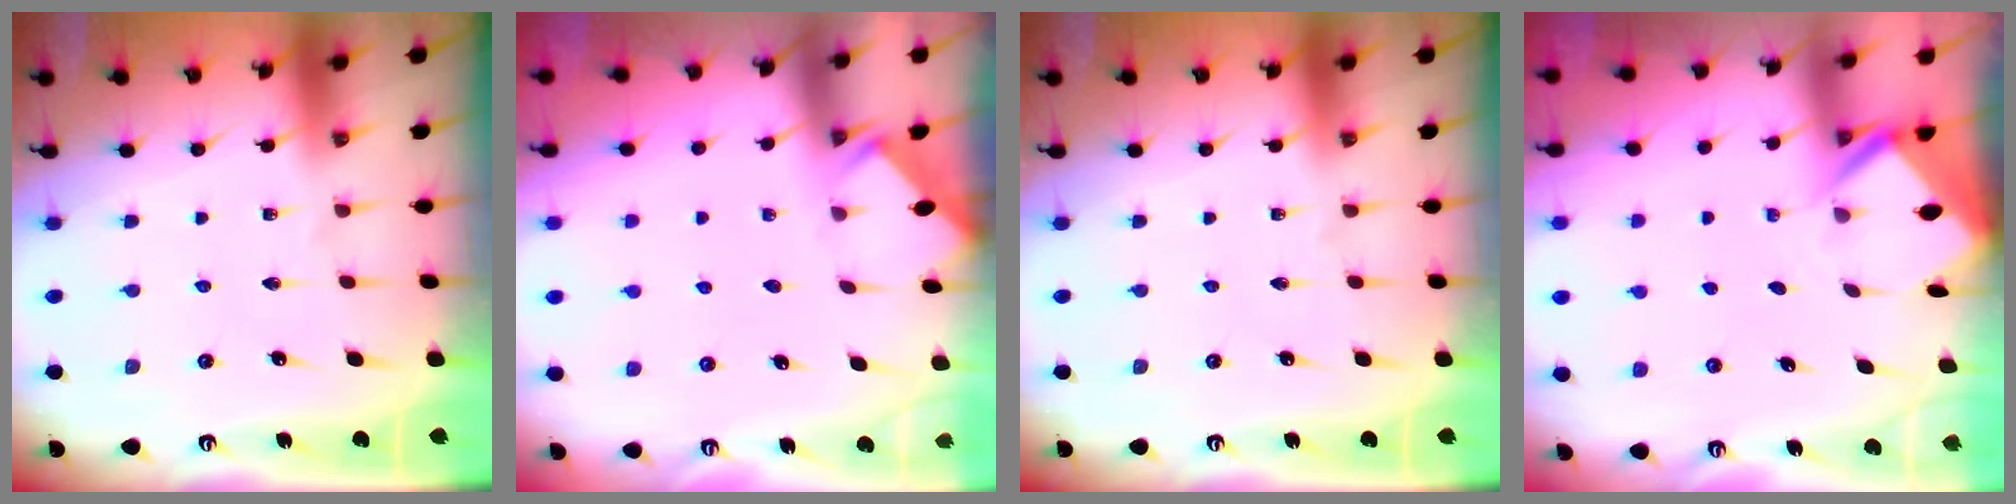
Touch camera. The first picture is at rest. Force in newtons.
{"total": 1.7, "press": 1.7, "slide": 0.2}
{"total": 0.0}
{"total": 2.4, "press": 2.4, "slide": 0.1}